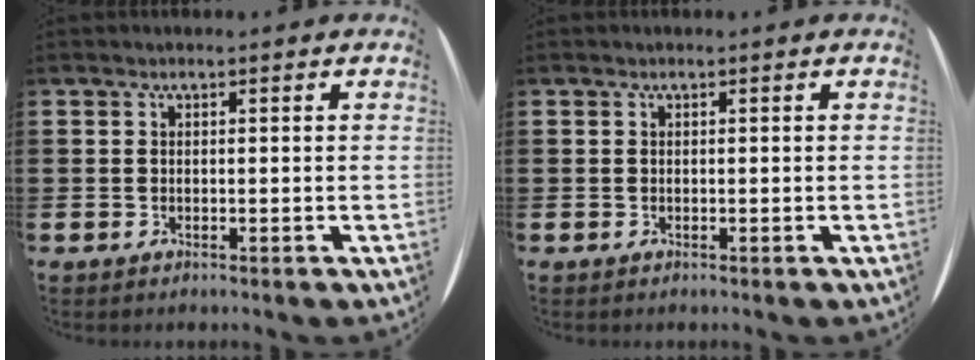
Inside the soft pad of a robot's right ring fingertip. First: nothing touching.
{"total": 0.0}